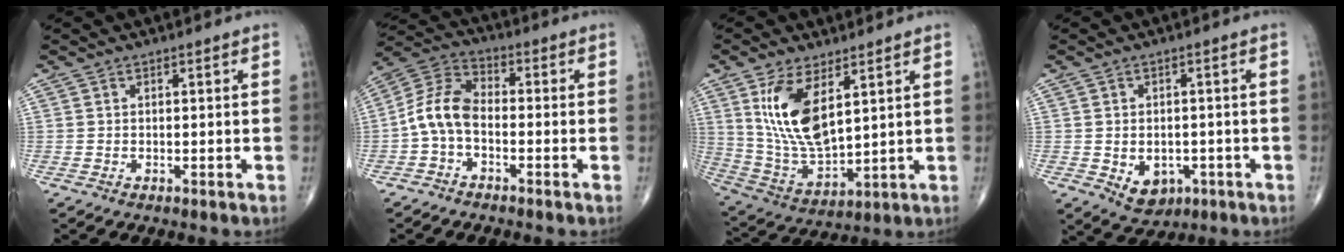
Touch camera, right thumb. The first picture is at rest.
{"total": 8.4, "force": [-2.0, 5.1, 6.4], "torque": [-0.125, 0.033, -0.054]}
{"total": 14.2, "force": [5.4, 6.4, 11.5], "torque": [-0.215, -0.027, 0.123]}
{"total": 6.4, "force": [-1.8, 4.8, 3.9], "torque": [-0.039, 0.006, -0.010]}